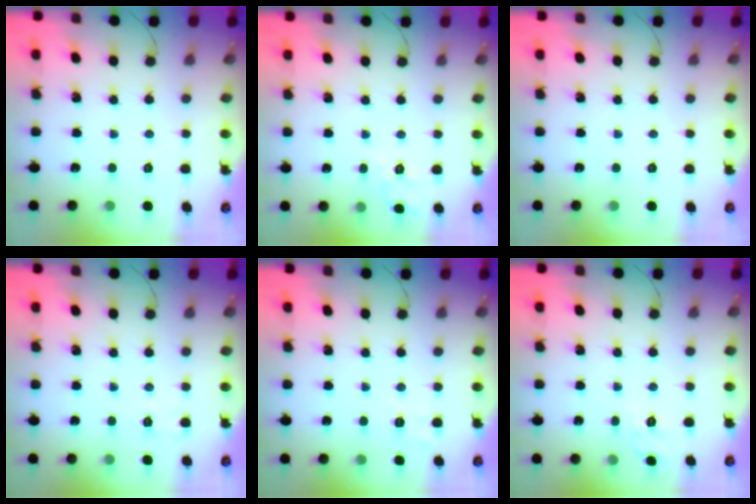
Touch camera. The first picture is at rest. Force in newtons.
{"total": 9.6, "press": 9.5, "slide": 1.5}
{"total": 0.0}
{"total": 2.0, "press": 1.0, "slide": 1.7}
{"total": 2.9, "press": 2.2, "slide": 1.9}
{"total": 1.6, "press": 0.0, "slide": 1.6}